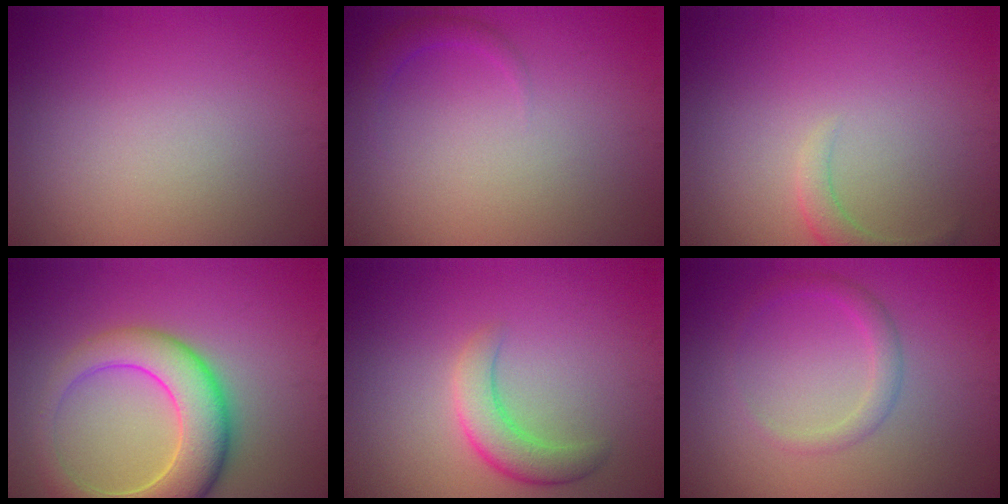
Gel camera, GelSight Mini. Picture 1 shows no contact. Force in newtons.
{"total": 1.2, "press": 1.1, "slide": 0.2}
{"total": 1.9, "press": 1.8, "slide": 0.1}
{"total": 7.5, "press": 7.5, "slide": 0.6}
{"total": 3.2, "press": 3.2, "slide": 0.2}
{"total": 1.7, "press": 1.7, "slide": 0.1}